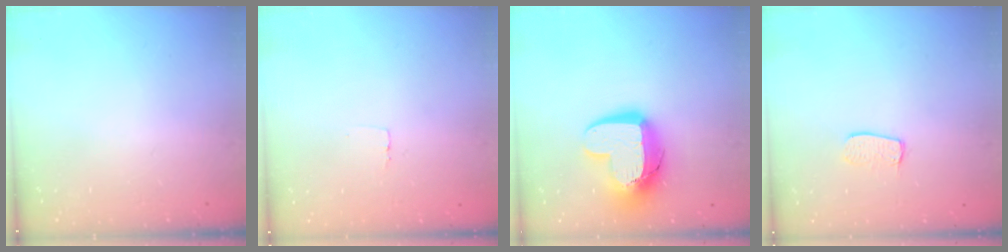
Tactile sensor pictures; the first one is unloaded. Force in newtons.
{"total": 2.3, "press": 2.3, "slide": 0.1}
{"total": 14.6, "press": 14.6, "slide": 1.4}
{"total": 6.6, "press": 6.6, "slide": 0.4}